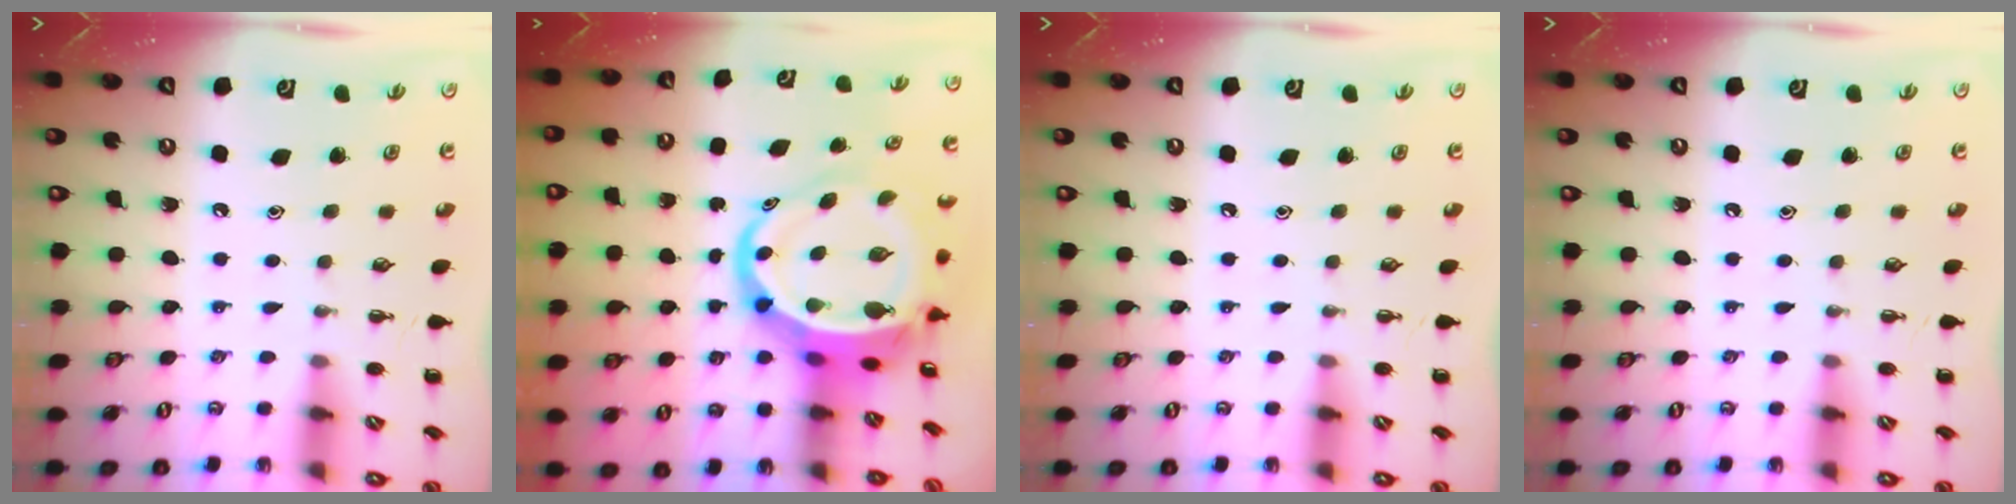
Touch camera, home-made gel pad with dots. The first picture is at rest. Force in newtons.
{"total": 11.8, "press": 11.4, "slide": 3.3}
{"total": 0.0}
{"total": 0.0}